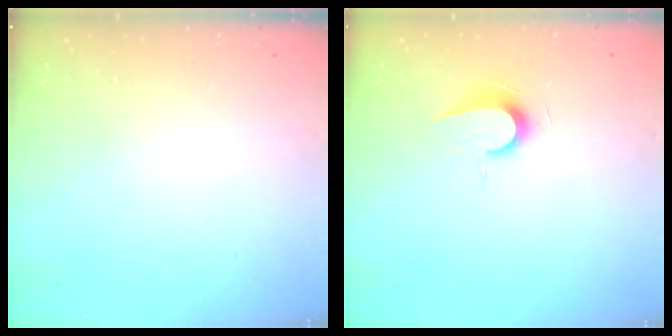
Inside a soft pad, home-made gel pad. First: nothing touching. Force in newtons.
{"total": 7.1, "press": 7.1, "slide": 0.7}